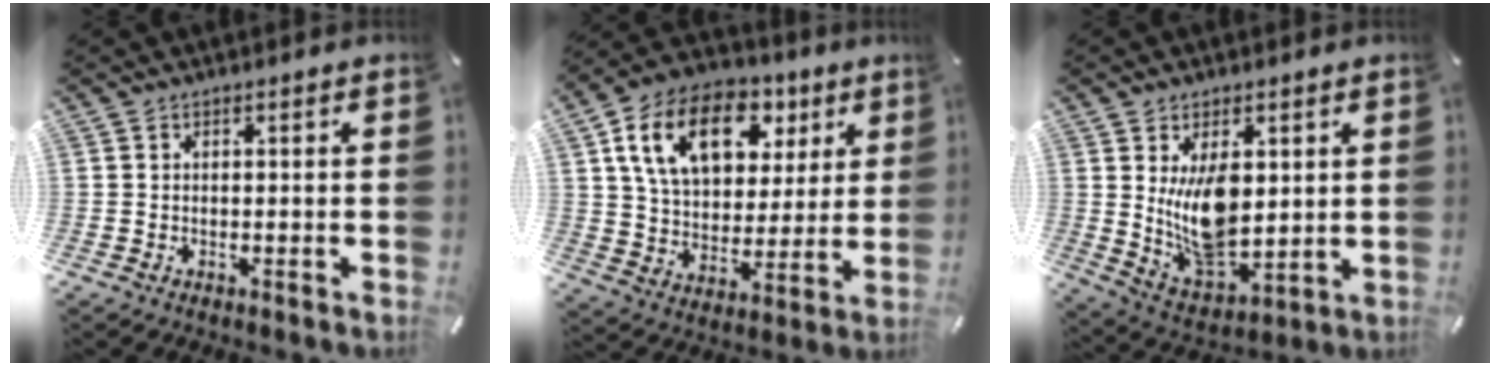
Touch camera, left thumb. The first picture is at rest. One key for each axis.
{"total": 17.8, "fx": 7.8, "fy": 12.0, "fz": 10.5, "tx": -0.194, "ty": -0.014, "tz": 0.140}
{"total": 11.9, "fx": 3.1, "fy": 7.1, "fz": 9.0, "tx": -0.170, "ty": -0.022, "tz": 0.056}